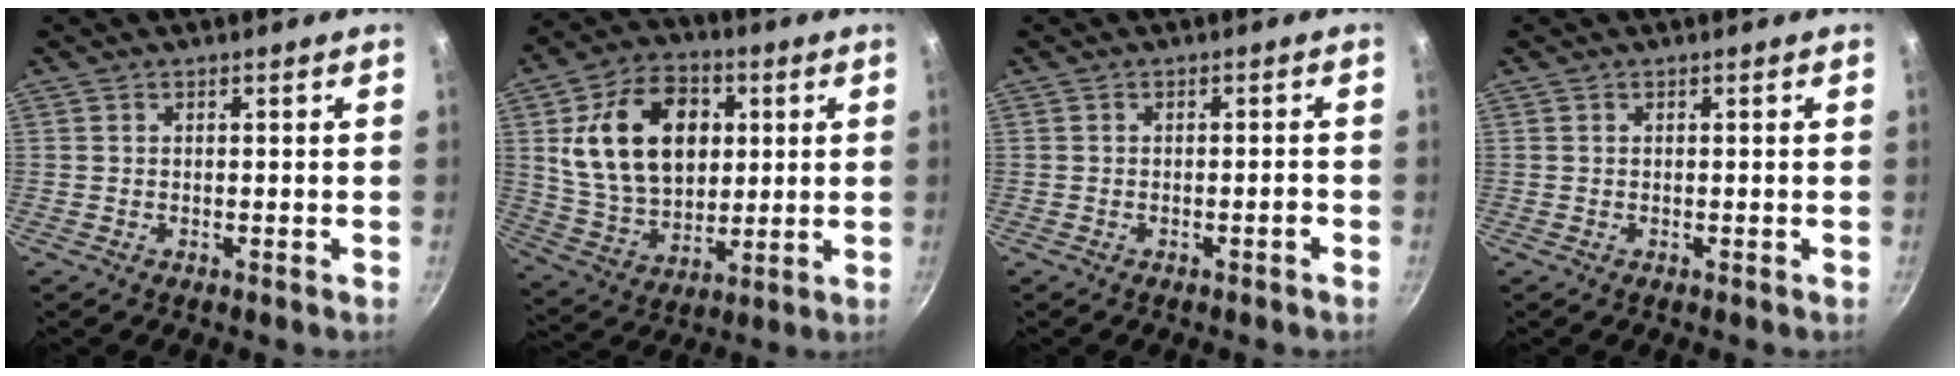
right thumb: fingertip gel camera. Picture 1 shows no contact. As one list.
[{"total": 20.2, "force": [4.4, 14.1, 13.8], "torque": [-0.210, -0.002, 0.081]}, {"total": 1.2, "force": [-0.7, 0.3, 1.0], "torque": [-0.015, 0.011, -0.009]}, {"total": 0.0}]